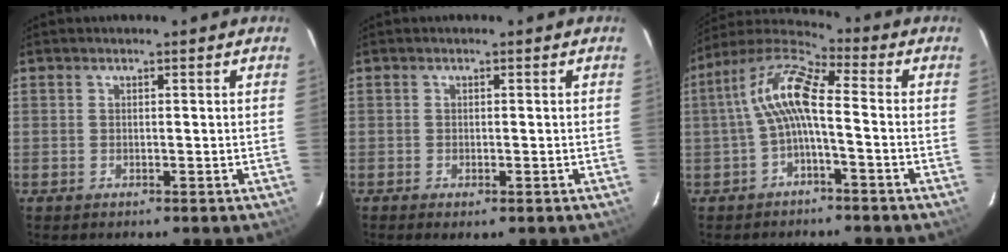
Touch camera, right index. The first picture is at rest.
{"total": 1.2, "force": [-0.8, 0.5, 0.8], "torque": [-0.015, -0.004, -0.012]}
{"total": 9.4, "force": [-1.2, 2.2, 9.0], "torque": [-0.192, 0.023, -0.028]}